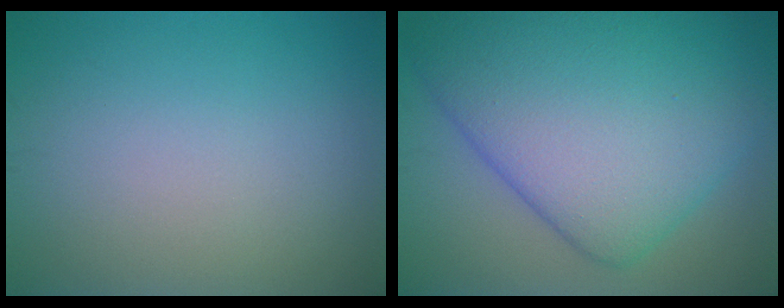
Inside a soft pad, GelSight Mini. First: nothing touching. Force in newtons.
{"total": 13.4, "press": 13.4, "slide": 0.3}